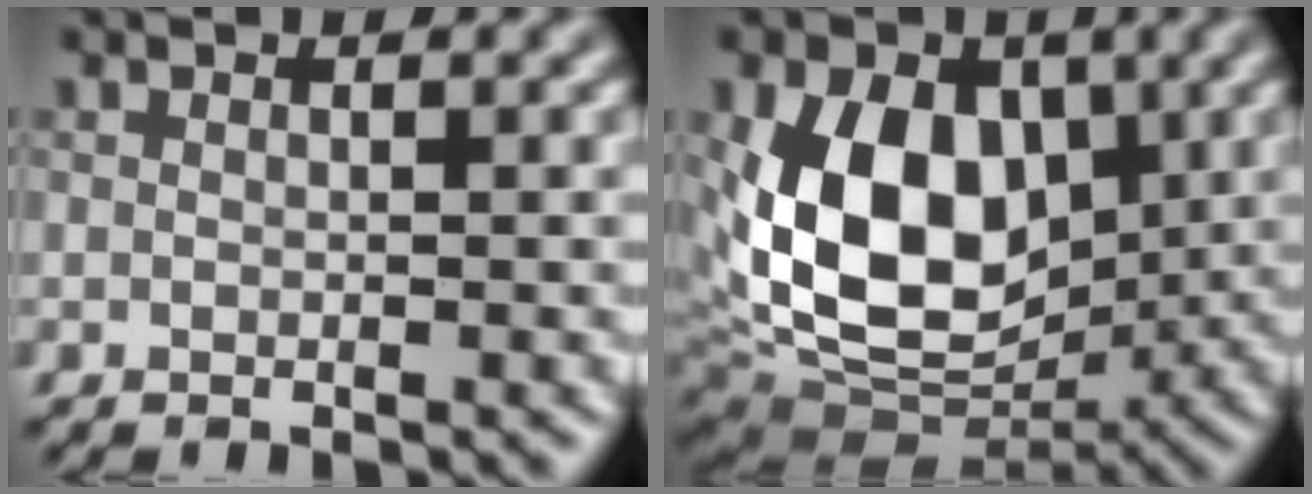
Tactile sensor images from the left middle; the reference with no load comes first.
{"total": 11.8, "force": [1.1, 8.0, 8.7], "torque": [-0.155, -0.008, 0.011]}